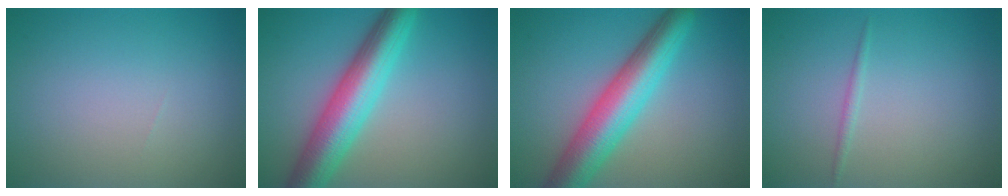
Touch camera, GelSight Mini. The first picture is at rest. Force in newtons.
{"total": 7.5, "press": 7.5, "slide": 0.2}
{"total": 7.6, "press": 7.6, "slide": 0.1}
{"total": 0.7, "press": 0.7, "slide": 0.0}